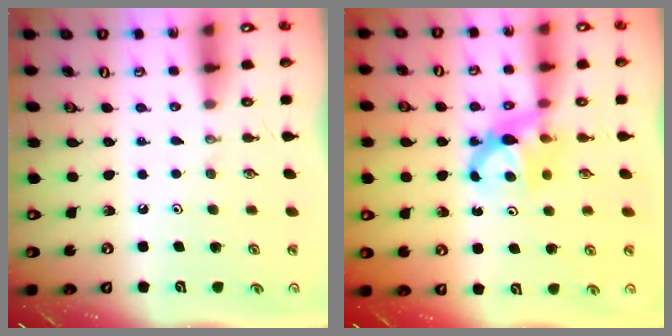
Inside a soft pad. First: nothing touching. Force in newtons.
{"total": 6.9, "press": 6.9, "slide": 0.3}